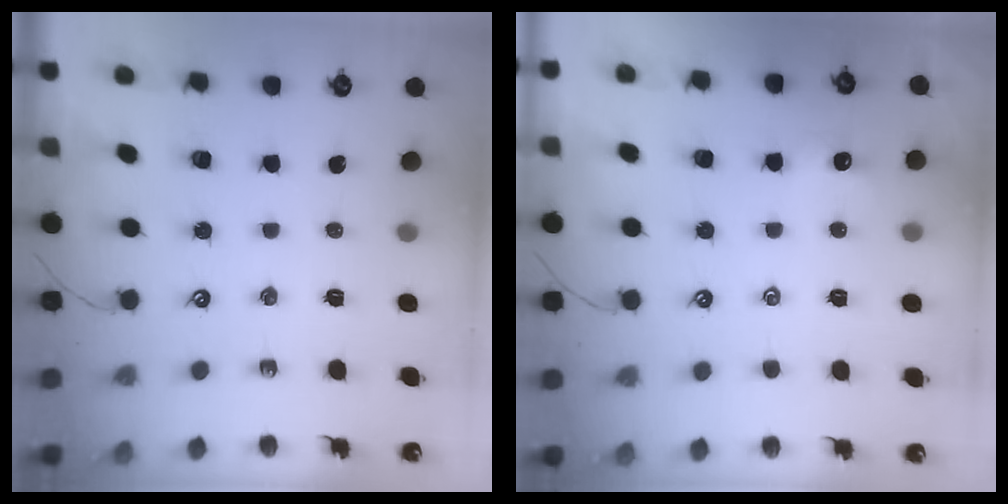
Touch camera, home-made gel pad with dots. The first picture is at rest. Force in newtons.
{"total": 1.3, "press": 1.1, "slide": 0.6}